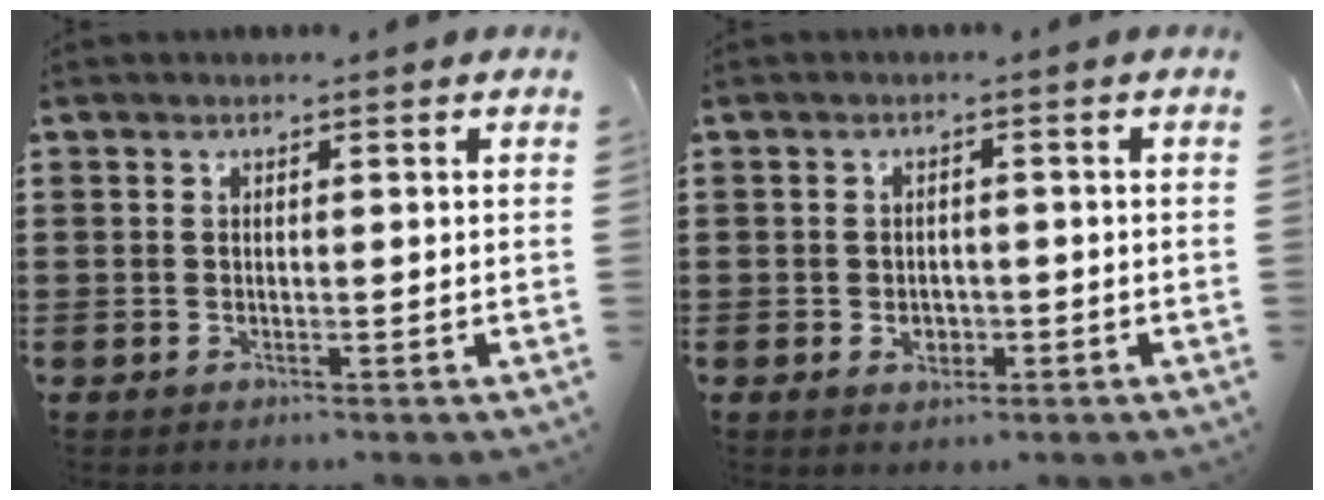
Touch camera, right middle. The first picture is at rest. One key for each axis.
{"total": 2.2, "fx": -0.7, "fy": 1.6, "fz": 1.4, "tx": -0.021, "ty": -0.003, "tz": -0.016}